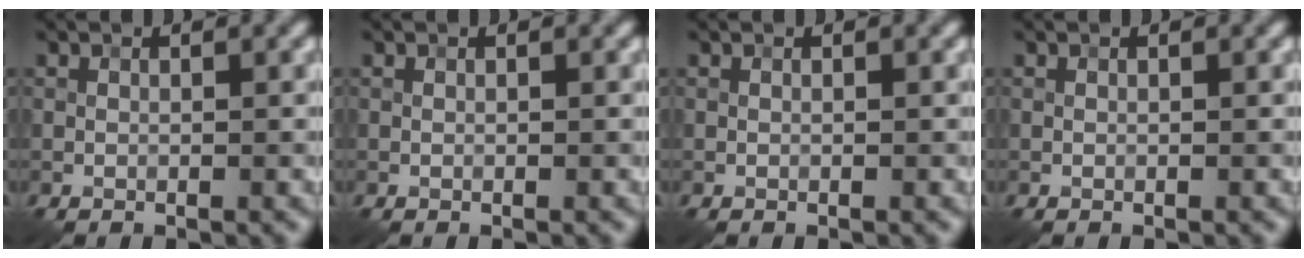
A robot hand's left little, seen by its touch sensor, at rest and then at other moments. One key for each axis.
{"total": 0.0}
{"total": 0.0}
{"total": 0.0}